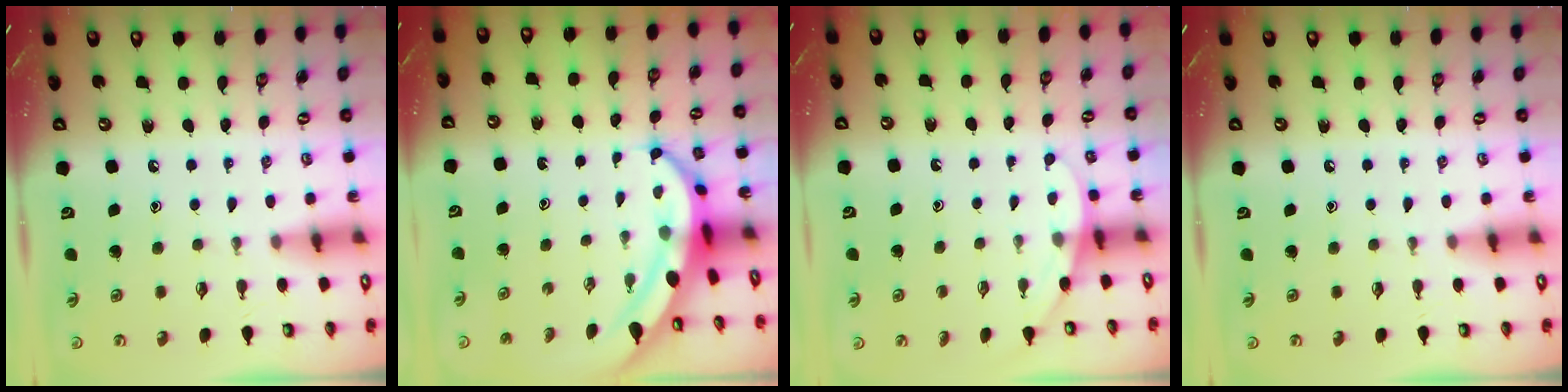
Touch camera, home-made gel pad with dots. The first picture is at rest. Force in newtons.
{"total": 5.3, "press": 5.1, "slide": 1.1}
{"total": 3.2, "press": 3.2, "slide": 0.3}
{"total": 0.0}